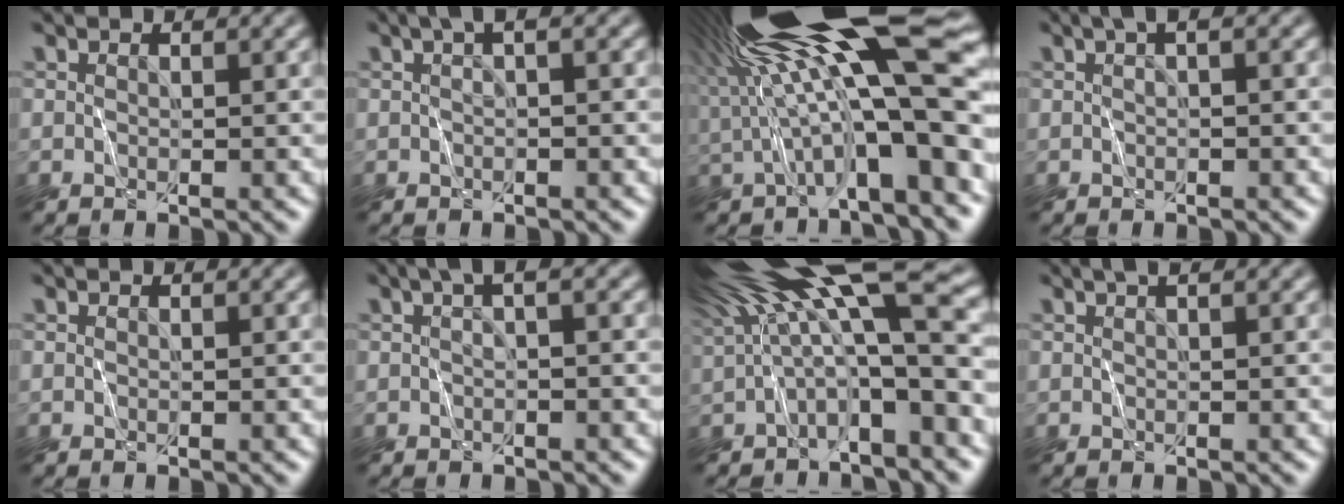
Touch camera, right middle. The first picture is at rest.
{"total": 2.2, "force": [0.6, 0.5, 2.1], "torque": [-0.036, 0.006, 0.004]}
{"total": 17.6, "force": [4.0, 3.4, 16.8], "torque": [-0.231, 0.017, 0.072]}
{"total": 1.9, "force": [0.6, 0.5, 1.8], "torque": [-0.031, 0.007, 0.004]}
{"total": 0.0}
{"total": 2.6, "force": [0.6, 0.6, 2.4], "torque": [-0.042, 0.007, 0.002]}
{"total": 14.2, "force": [3.9, 3.8, 13.1], "torque": [-0.219, 0.008, 0.077]}
{"total": 1.6, "force": [1.1, 0.2, 1.2], "torque": [-0.024, 0.006, 0.016]}